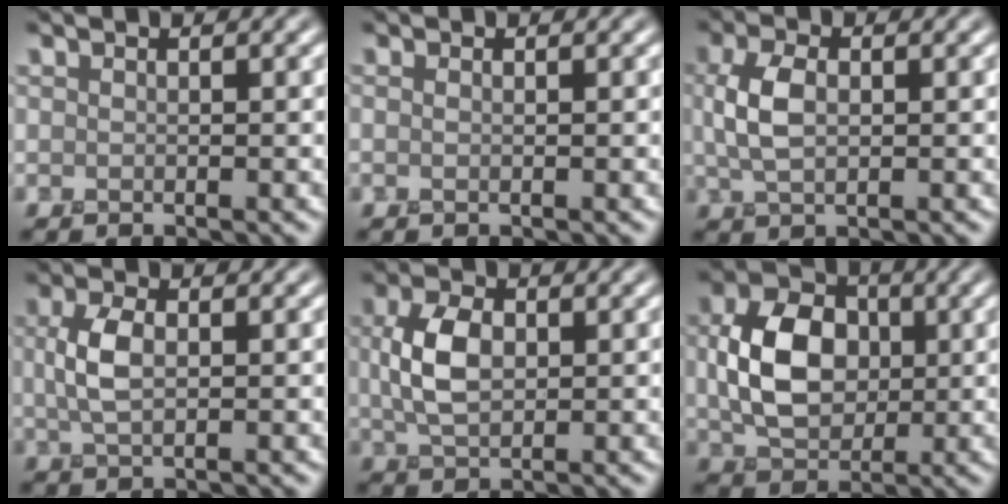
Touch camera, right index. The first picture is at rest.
{"total": 0.0}
{"total": 3.6, "force": [0.3, 2.1, 3.0], "torque": [-0.074, 0.003, 0.005]}
{"total": 3.1, "force": [0.3, 1.7, 2.6], "torque": [-0.066, 0.001, 0.005]}
{"total": 4.4, "force": [0.4, 2.8, 3.4], "torque": [-0.082, 0.002, 0.006]}
{"total": 7.0, "force": [0.2, 5.1, 4.8], "torque": [-0.103, 0.002, 0.003]}